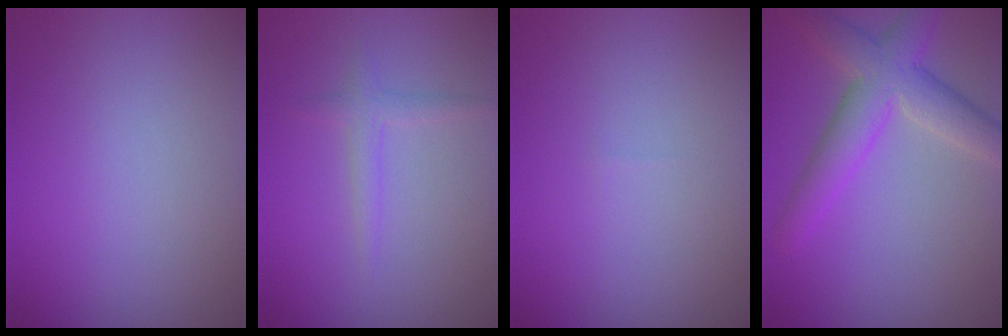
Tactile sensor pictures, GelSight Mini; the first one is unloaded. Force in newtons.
{"total": 1.4, "press": 1.4, "slide": 0.1}
{"total": 0.0}
{"total": 5.5, "press": 5.5, "slide": 0.4}